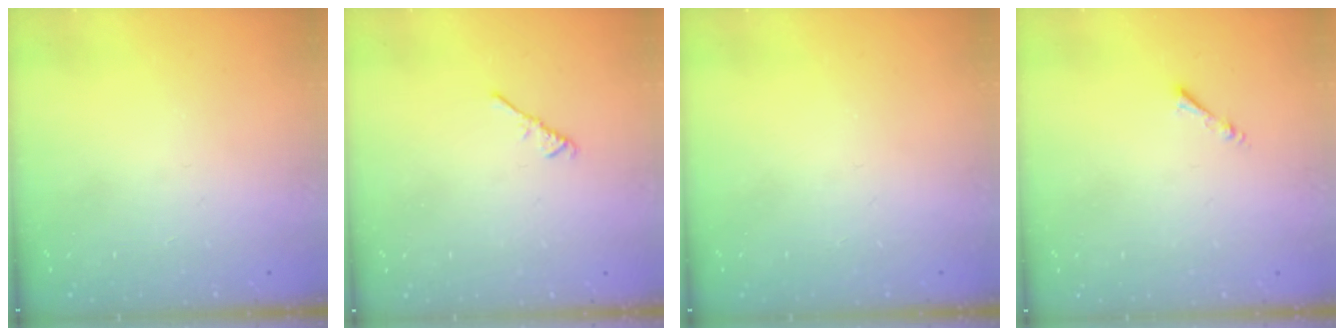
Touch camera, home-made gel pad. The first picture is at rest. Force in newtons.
{"total": 2.6, "press": 2.6, "slide": 0.6}
{"total": 0.0}
{"total": 1.3, "press": 1.2, "slide": 0.3}